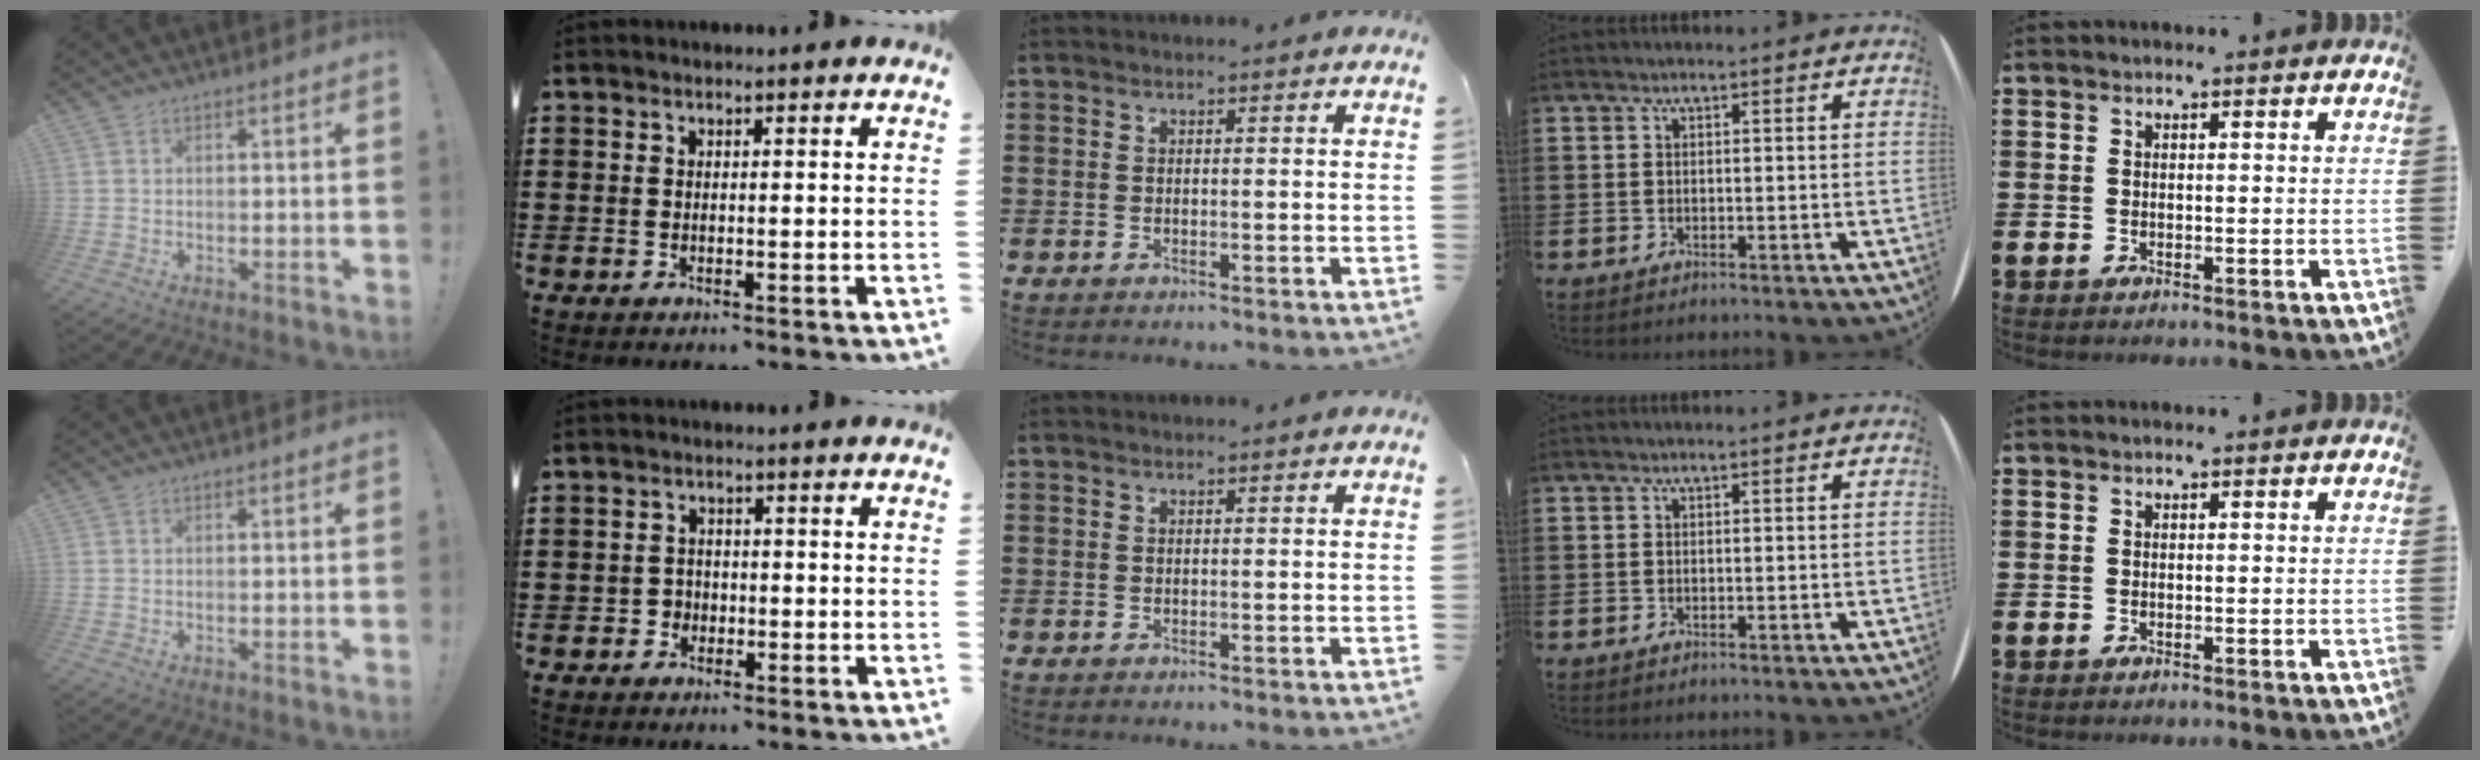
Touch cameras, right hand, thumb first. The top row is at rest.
{"index": {"total": 1.8, "force": [-0.9, 1.5, 0.3], "torque": [-0.012, 0.002, -0.022]}}